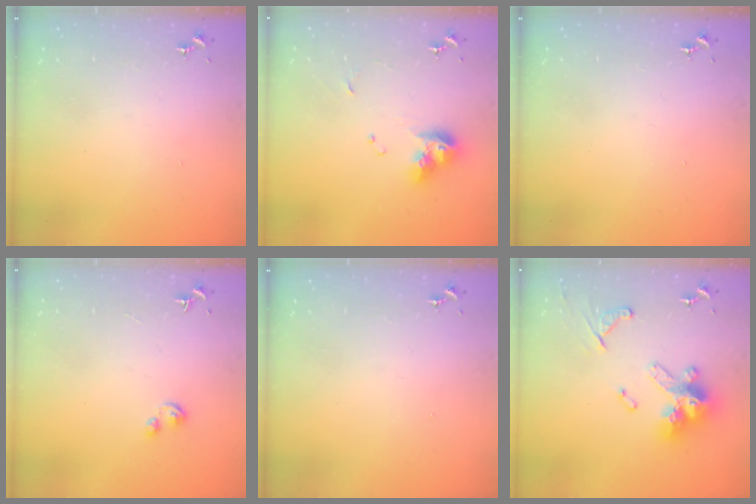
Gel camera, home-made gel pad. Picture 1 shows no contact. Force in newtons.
{"total": 12.1, "press": 12.0, "slide": 1.3}
{"total": 0.0}
{"total": 2.9, "press": 2.9, "slide": 0.5}
{"total": 0.0}
{"total": 18.5, "press": 18.4, "slide": 1.7}